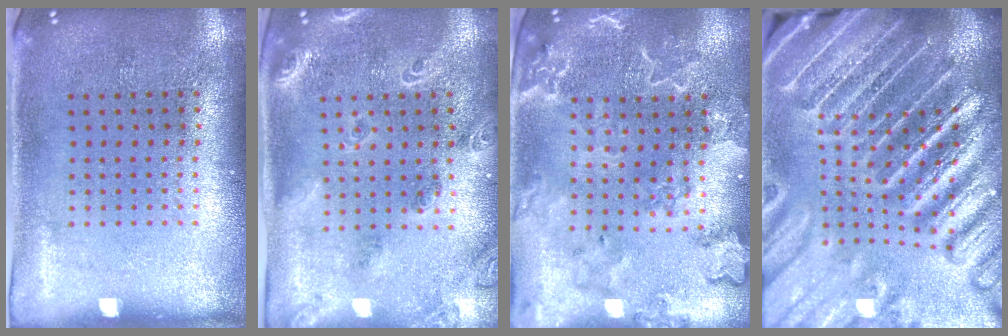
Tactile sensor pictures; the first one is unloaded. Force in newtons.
{"total": 1.8, "press": 1.7, "slide": 0.8}
{"total": 2.6, "press": 2.5, "slide": 0.9}
{"total": 5.5, "press": 4.8, "slide": 2.7}